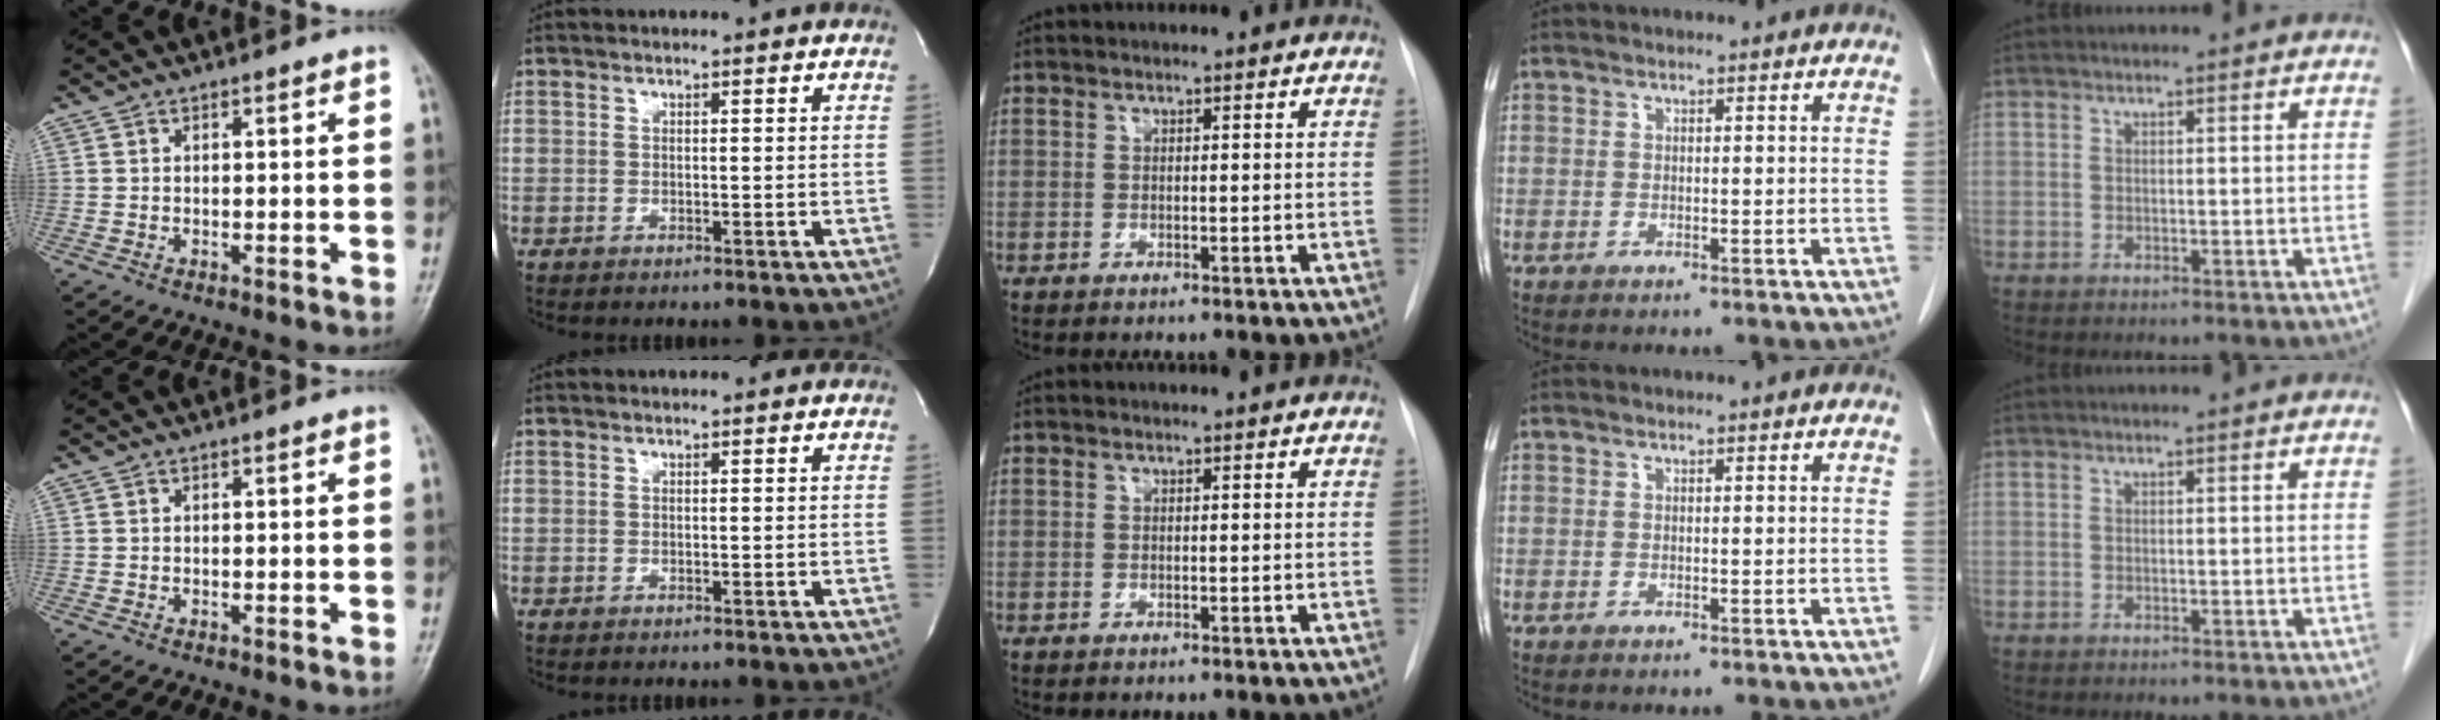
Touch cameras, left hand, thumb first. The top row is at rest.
{}